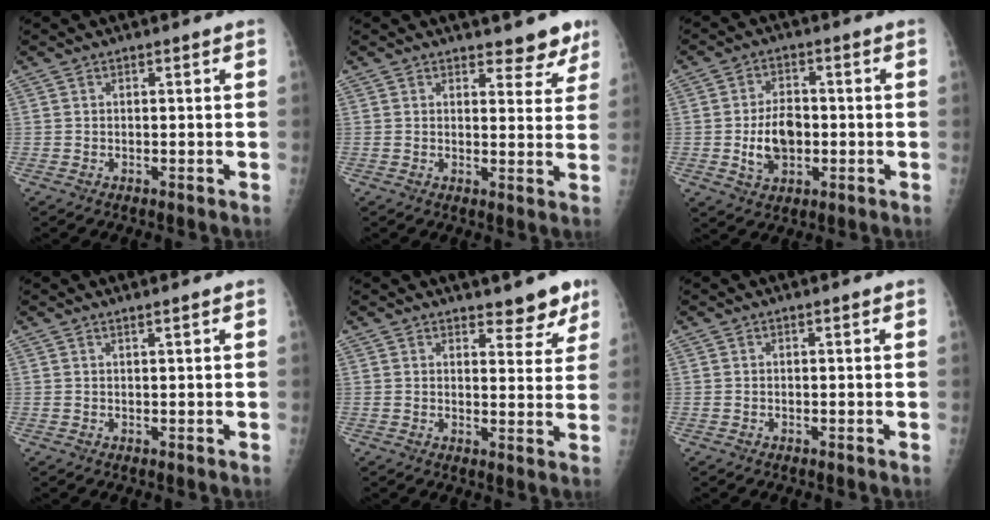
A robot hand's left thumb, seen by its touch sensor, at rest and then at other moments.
{"total": 5.3, "force": [4.6, 2.2, 1.6], "torque": [0.015, -0.029, 0.049]}
{"total": 7.7, "force": [-1.2, 5.3, 5.4], "torque": [-0.077, 0.006, -0.017]}
{"total": 0.7, "force": [0.6, -0.4, 0.2], "torque": [-0.009, -0.004, 0.014]}
{"total": 5.5, "force": [4.5, 2.2, 2.1], "torque": [0.008, -0.030, 0.054]}
{"total": 0.0}